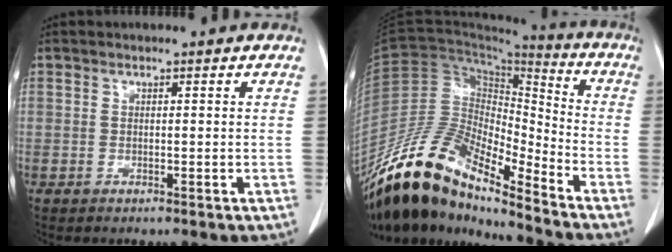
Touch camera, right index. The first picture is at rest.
{"total": 16.3, "force": [-13.3, 4.1, 8.4], "torque": [-0.155, 0.033, -0.246]}